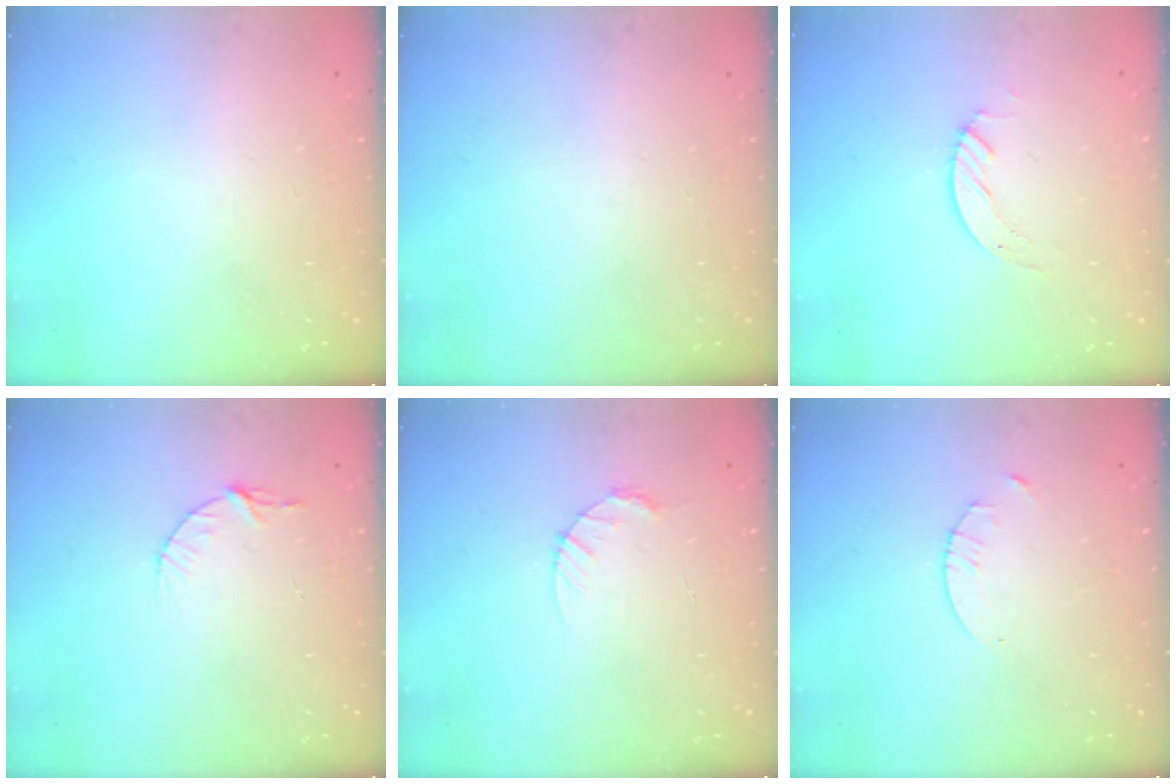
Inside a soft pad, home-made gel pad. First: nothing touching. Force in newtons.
{"total": 0.0}
{"total": 2.7, "press": 2.7, "slide": 0.2}
{"total": 3.4, "press": 3.4, "slide": 0.4}
{"total": 3.7, "press": 3.6, "slide": 0.4}
{"total": 1.3, "press": 1.3, "slide": 0.2}